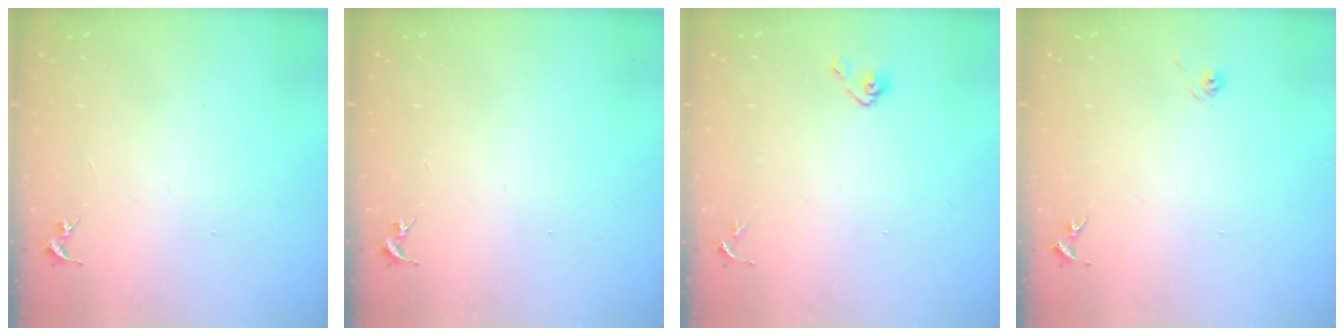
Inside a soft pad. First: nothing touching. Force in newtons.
{"total": 0.0}
{"total": 4.9, "press": 4.6, "slide": 1.8}
{"total": 5.8, "press": 5.8, "slide": 0.5}